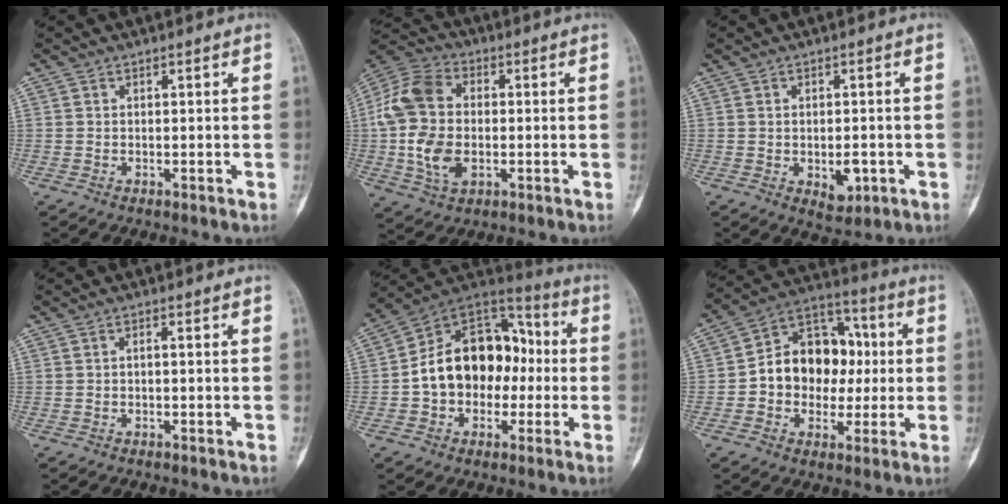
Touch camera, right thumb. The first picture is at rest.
{"total": 15.4, "force": [-0.7, 10.4, 11.4], "torque": [-0.223, 0.014, -0.017]}
{"total": 4.6, "force": [-1.1, 2.7, 3.6], "torque": [-0.029, -0.003, -0.006]}
{"total": 0.7, "force": [-0.2, 0.2, 0.6], "torque": [-0.011, 0.006, -0.004]}
{"total": 18.4, "force": [-1.5, 13.5, 12.4], "torque": [-0.158, 0.053, -0.027]}
{"total": 15.6, "force": [-0.1, 12.2, 9.8], "torque": [-0.099, 0.037, -0.009]}